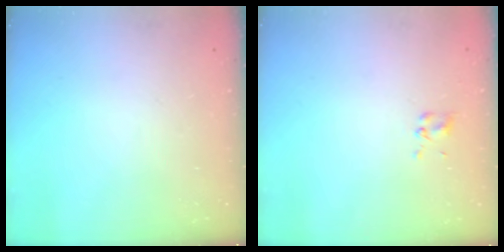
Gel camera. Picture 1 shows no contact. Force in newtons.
{"total": 1.8, "press": 1.6, "slide": 0.8}